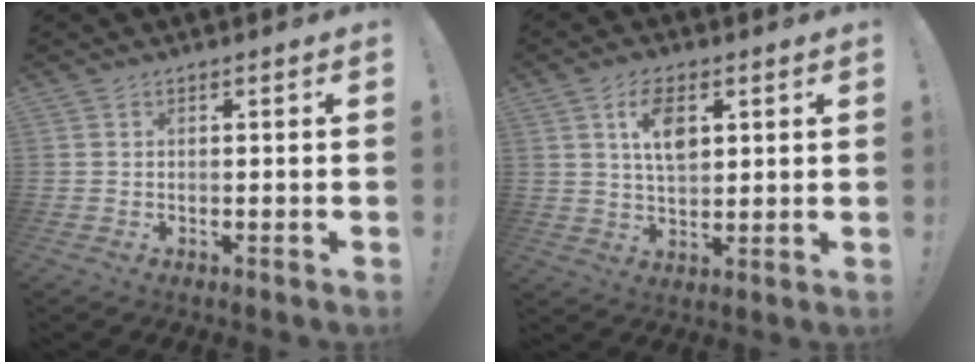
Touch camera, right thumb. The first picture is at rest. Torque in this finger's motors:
{"motor_torque": [0.06, 0.16, 0.18, 0.23, 0.08]}